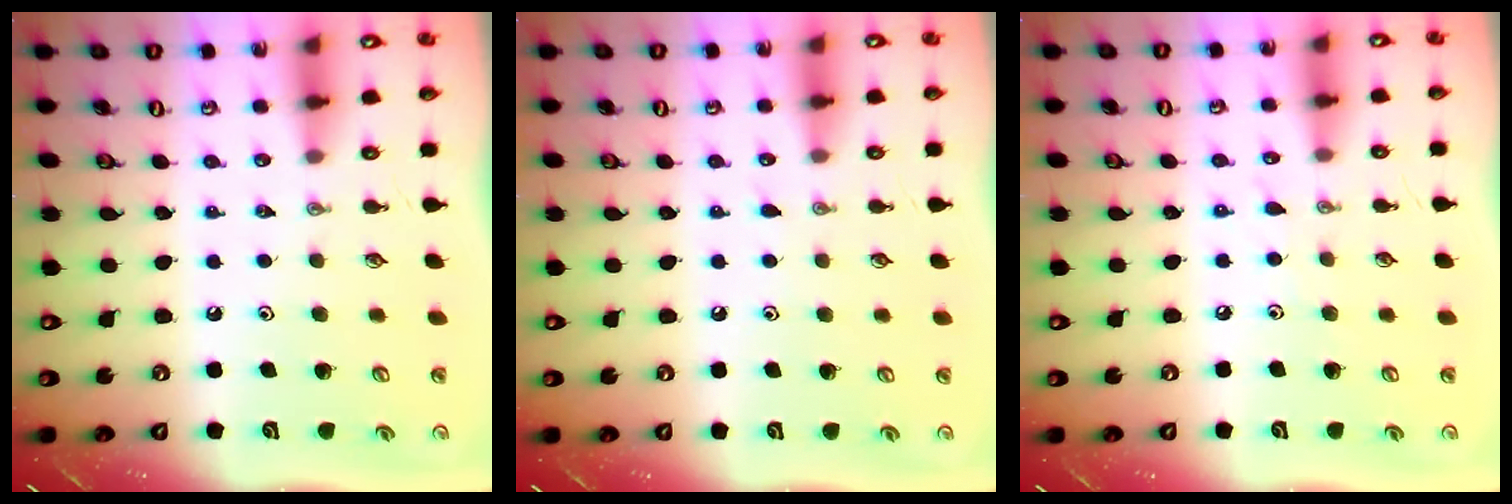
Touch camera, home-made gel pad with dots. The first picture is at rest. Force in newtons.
{"total": 3.4, "press": 3.3, "slide": 0.4}
{"total": 5.1, "press": 5.1, "slide": 0.5}